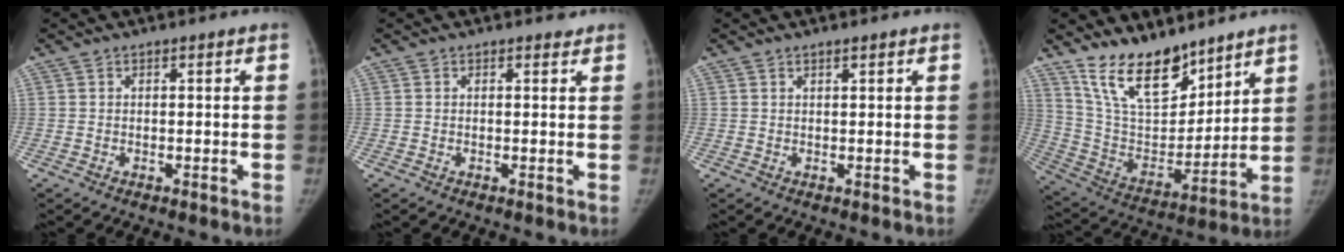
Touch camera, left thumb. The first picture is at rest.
{"total": 0.8, "force": [0.7, 0.4, 0.0], "torque": [0.002, -0.006, 0.006]}
{"total": 0.9, "force": [0.7, 0.1, 0.5], "torque": [-0.007, -0.004, 0.013]}
{"total": 17.1, "force": [12.9, 7.4, 8.5], "torque": [-0.106, -0.077, 0.247]}